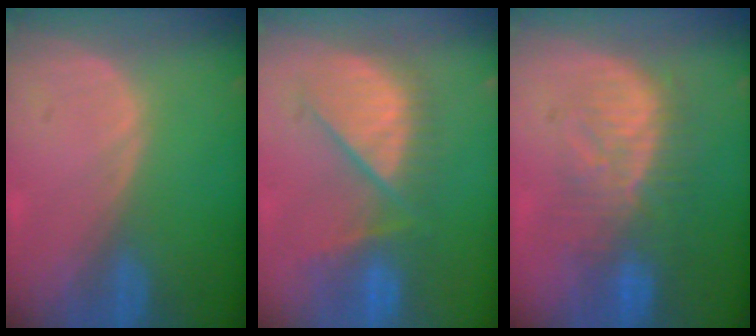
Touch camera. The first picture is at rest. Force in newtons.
{"total": 9.1, "press": 8.9, "slide": 2.0}
{"total": 9.3, "press": 8.8, "slide": 3.1}